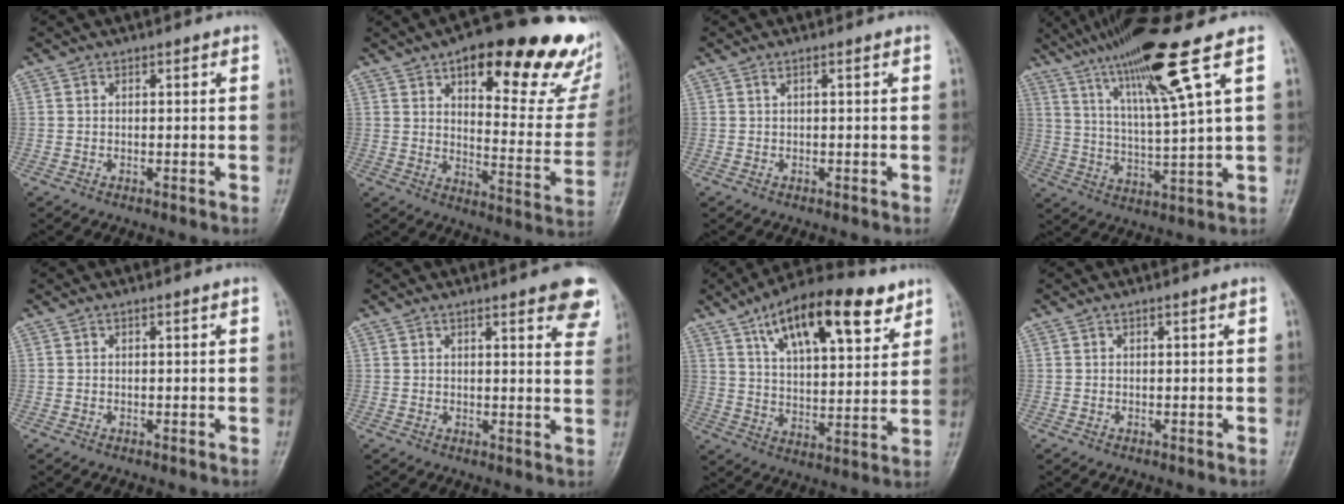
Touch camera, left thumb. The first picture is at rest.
{"total": 27.5, "force": [16.4, 10.0, 19.7], "torque": [-0.213, -0.061, 0.218]}
{"total": 0.8, "force": [0.2, -0.1, 0.8], "torque": [-0.026, 0.011, 0.006]}
{"total": 16.2, "force": [8.9, 0.2, 13.6], "torque": [-0.242, -0.029, 0.161]}
{"total": 0.0}
{"total": 8.1, "force": [5.3, 1.8, 5.9], "torque": [-0.047, -0.020, 0.053]}
{"total": 19.1, "force": [10.7, 7.0, 14.2], "torque": [-0.203, -0.027, 0.178]}
{"total": 0.0}